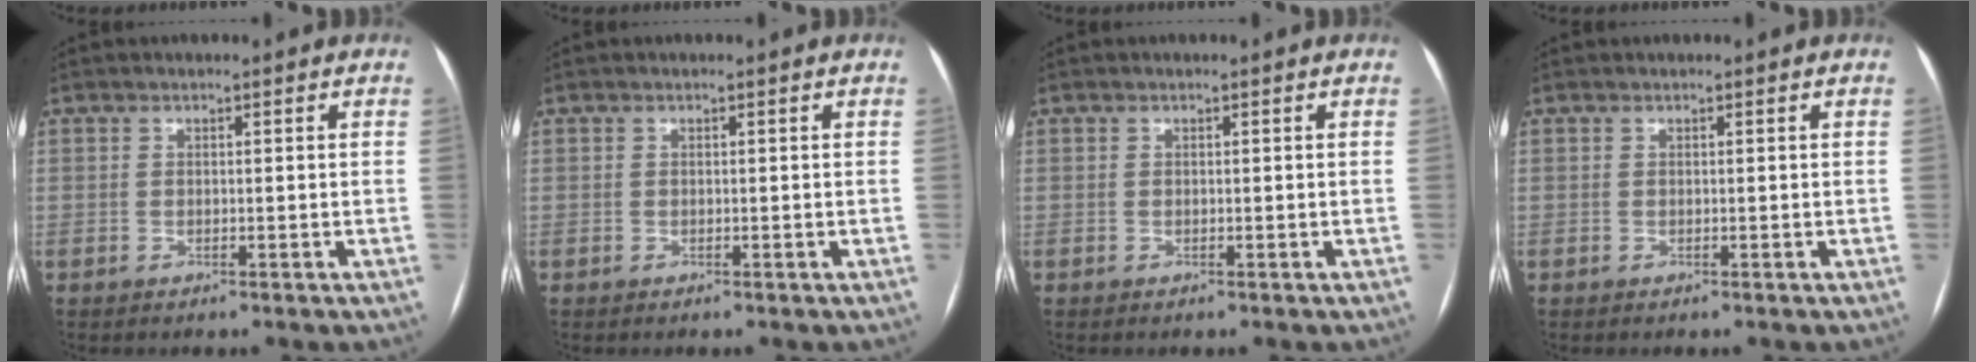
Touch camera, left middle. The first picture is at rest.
{"total": 0.0}
{"total": 0.0}
{"total": 0.0}